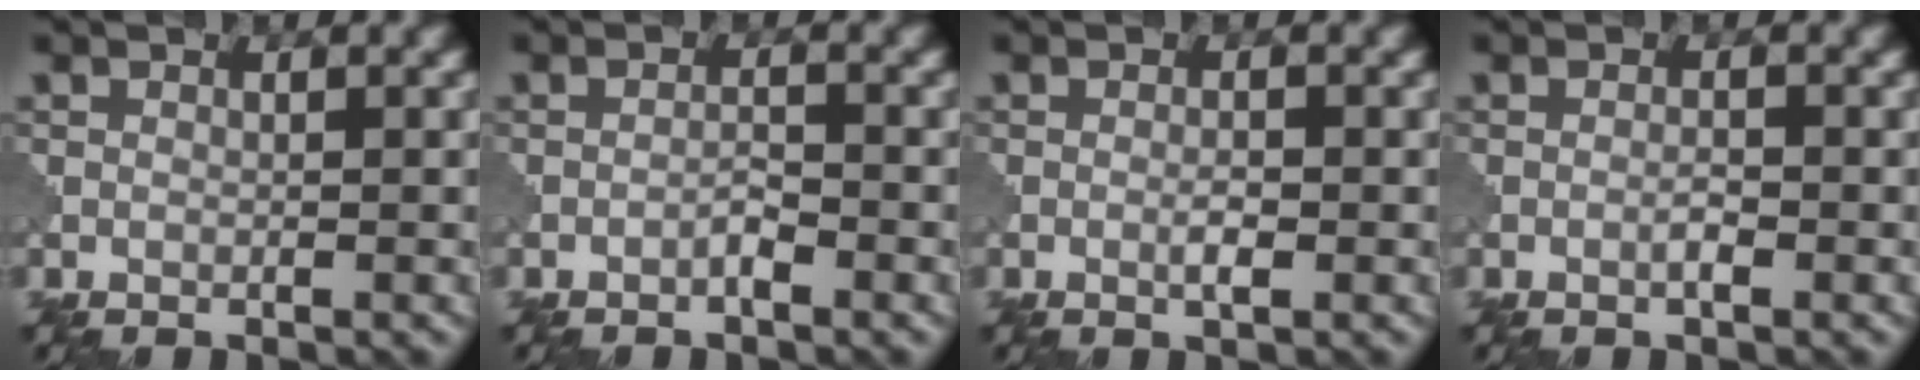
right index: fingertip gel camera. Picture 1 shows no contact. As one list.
[{"total": 1.1, "force": [-0.7, 0.1, 0.8], "torque": [-0.014, 0.005, -0.015]}, {"total": 1.3, "force": [-0.4, 0.2, 1.2], "torque": [-0.024, 0.001, -0.008]}, {"total": 0.9, "force": [-0.4, 0.1, 0.8], "torque": [-0.016, 0.002, -0.009]}]